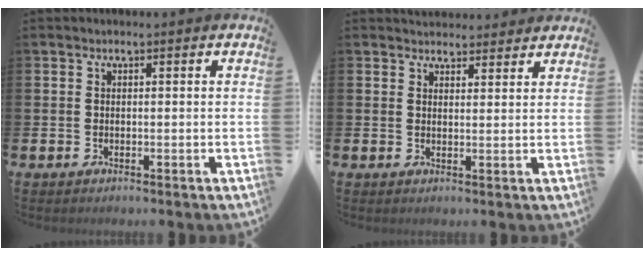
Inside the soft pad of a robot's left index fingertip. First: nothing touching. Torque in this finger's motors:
{"motor_torque": [1.07, -1.06, 0.10, 0.00]}